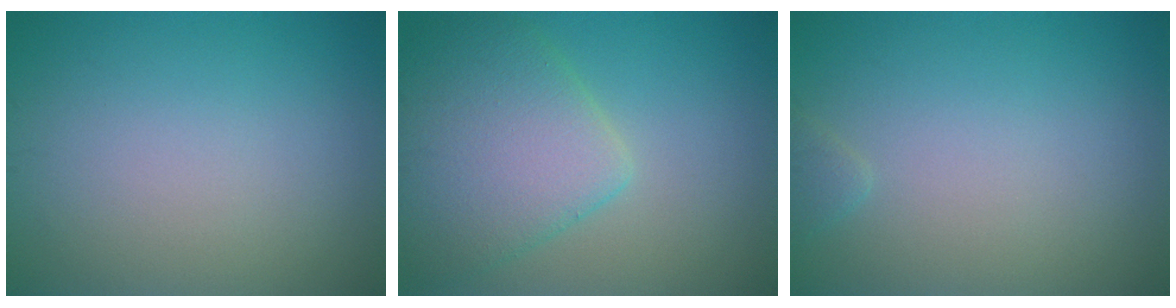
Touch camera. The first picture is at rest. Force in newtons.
{"total": 6.7, "press": 6.7, "slide": 0.3}
{"total": 0.8, "press": 0.8, "slide": 0.1}